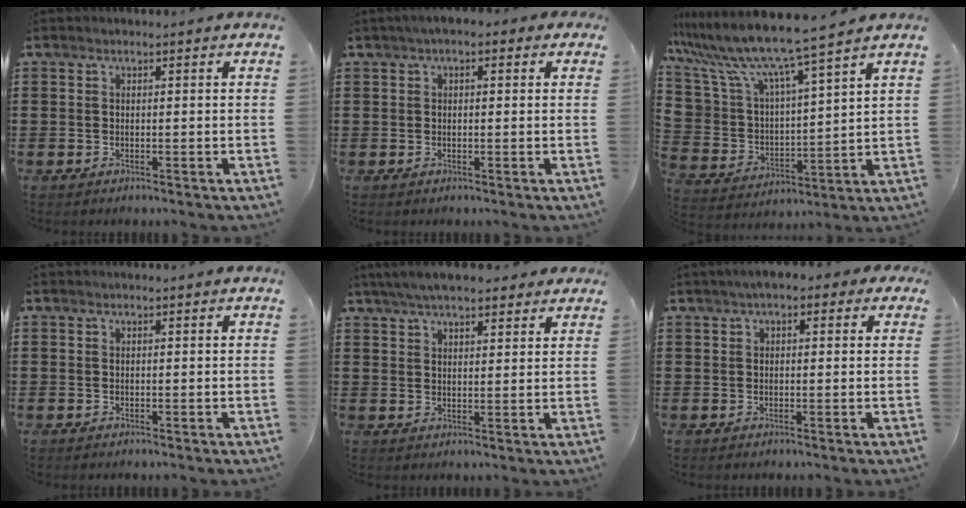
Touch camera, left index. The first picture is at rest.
{"total": 1.8, "force": [0.0, 1.0, 1.5], "torque": [-0.030, 0.007, -0.002]}
{"total": 8.7, "force": [7.6, 1.0, 4.1], "torque": [-0.114, -0.047, 0.127]}
{"total": 0.0}
{"total": 5.6, "force": [4.7, 1.5, 2.6], "torque": [-0.063, 0.002, 0.088]}
{"total": 2.2, "force": [0.6, 1.2, 1.7], "torque": [-0.037, 0.010, 0.009]}